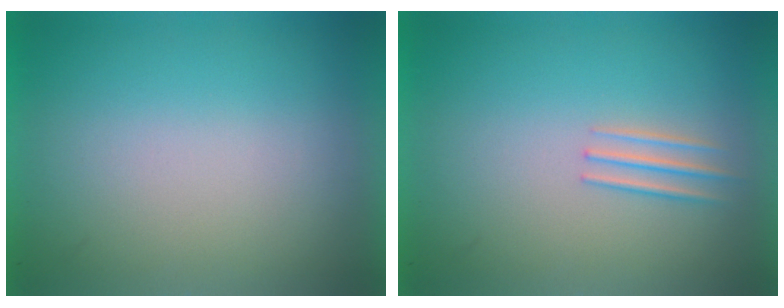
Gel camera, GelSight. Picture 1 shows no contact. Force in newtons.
{"total": 1.8}